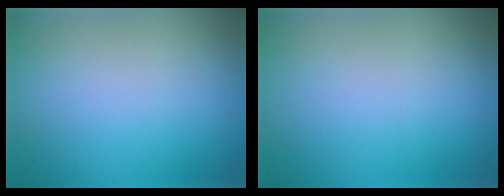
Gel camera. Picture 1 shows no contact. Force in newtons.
{"total": 0.0}